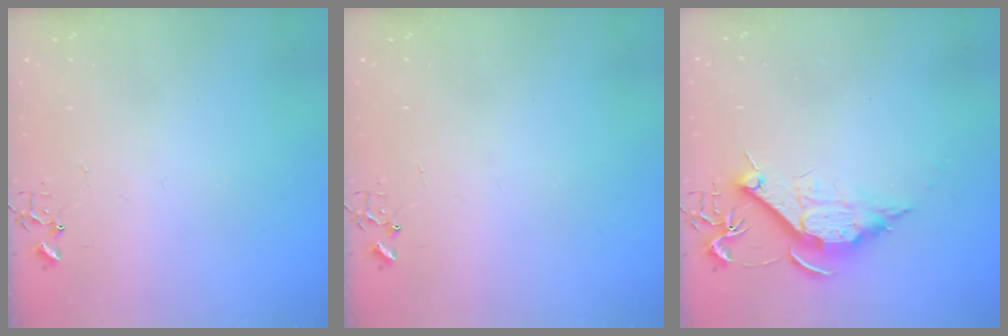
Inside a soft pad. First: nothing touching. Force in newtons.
{"total": 0.0}
{"total": 10.6, "press": 10.6, "slide": 0.1}